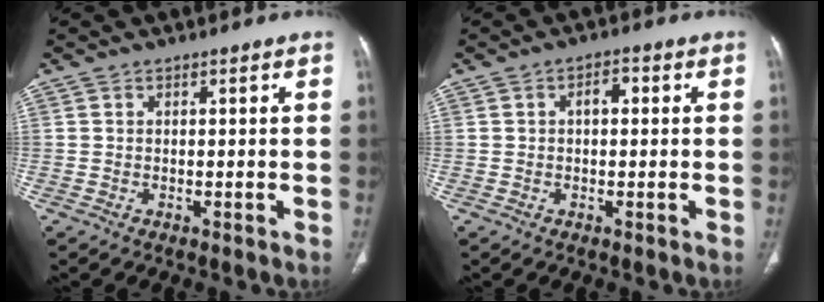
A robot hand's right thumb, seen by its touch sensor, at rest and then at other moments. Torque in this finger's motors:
{"motor_torque": [0.46, 0.69, 0.29, 0.39, 0.05]}